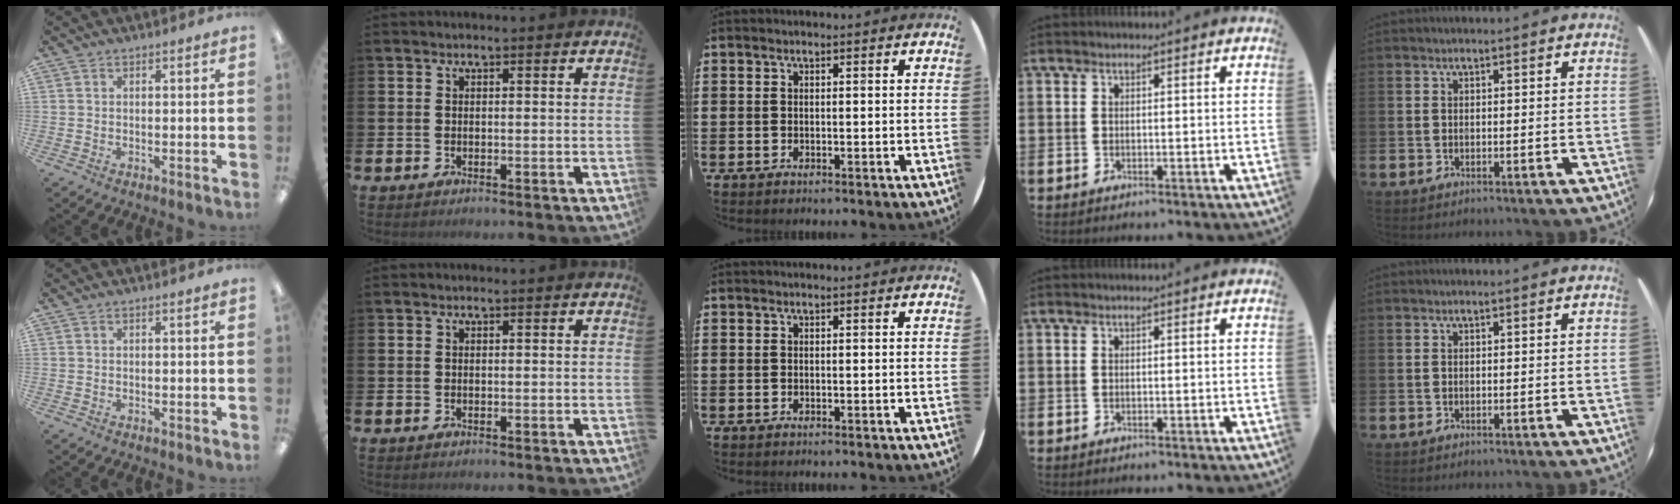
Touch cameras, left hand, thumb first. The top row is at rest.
{}